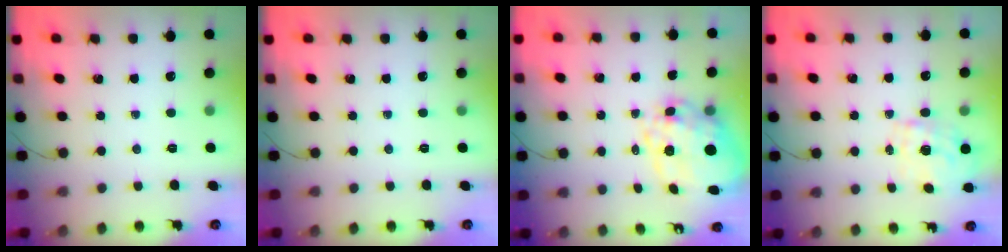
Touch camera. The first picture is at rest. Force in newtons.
{"total": 0.0}
{"total": 17.4, "press": 16.9, "slide": 4.0}
{"total": 1.0, "press": 0.8, "slide": 0.6}